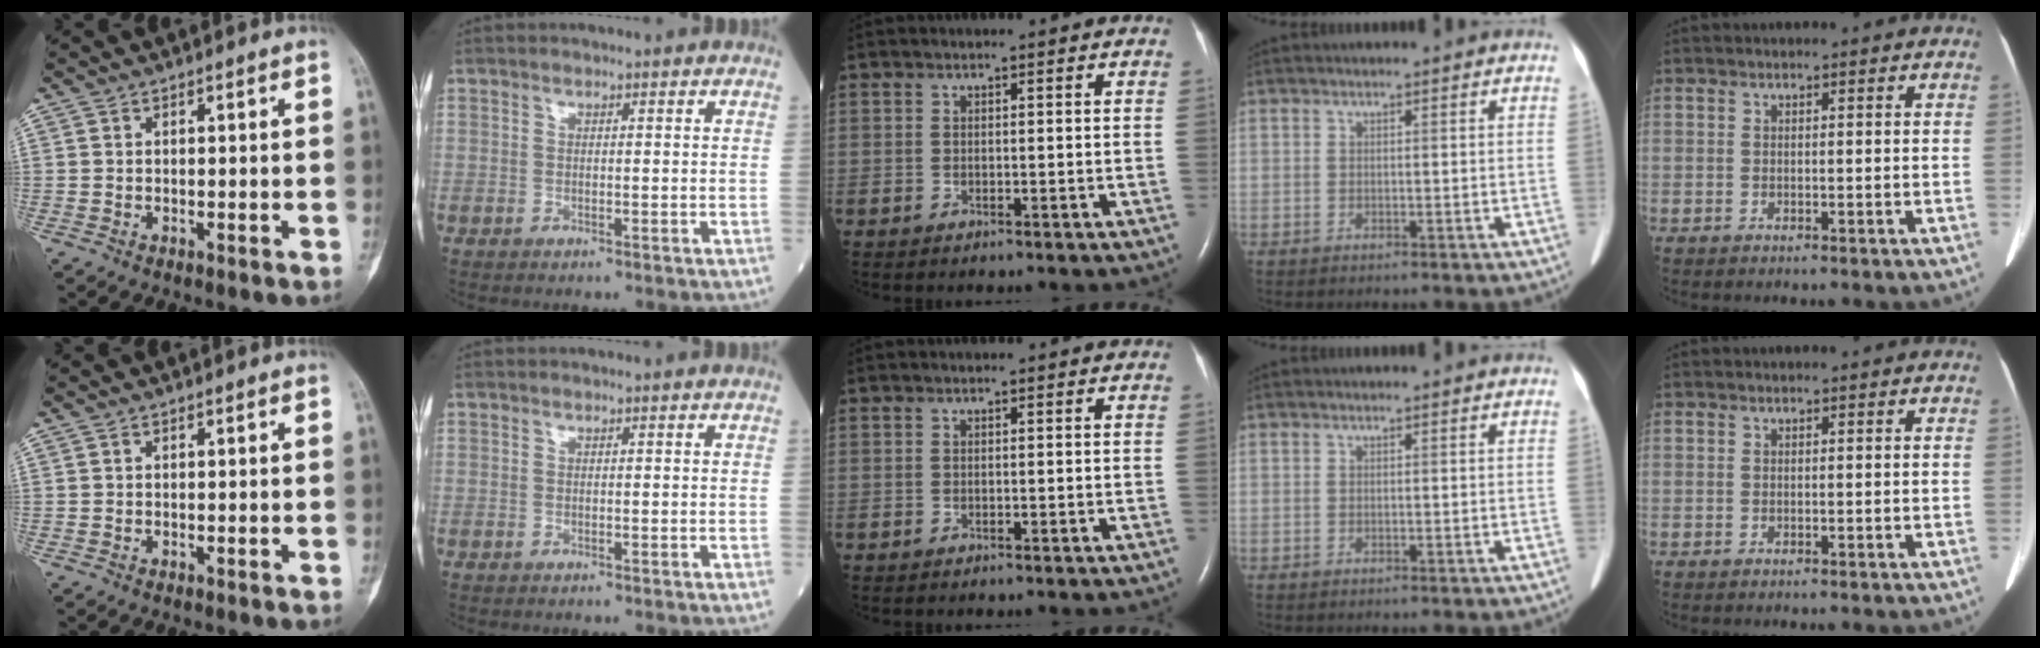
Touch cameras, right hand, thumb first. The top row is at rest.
{}